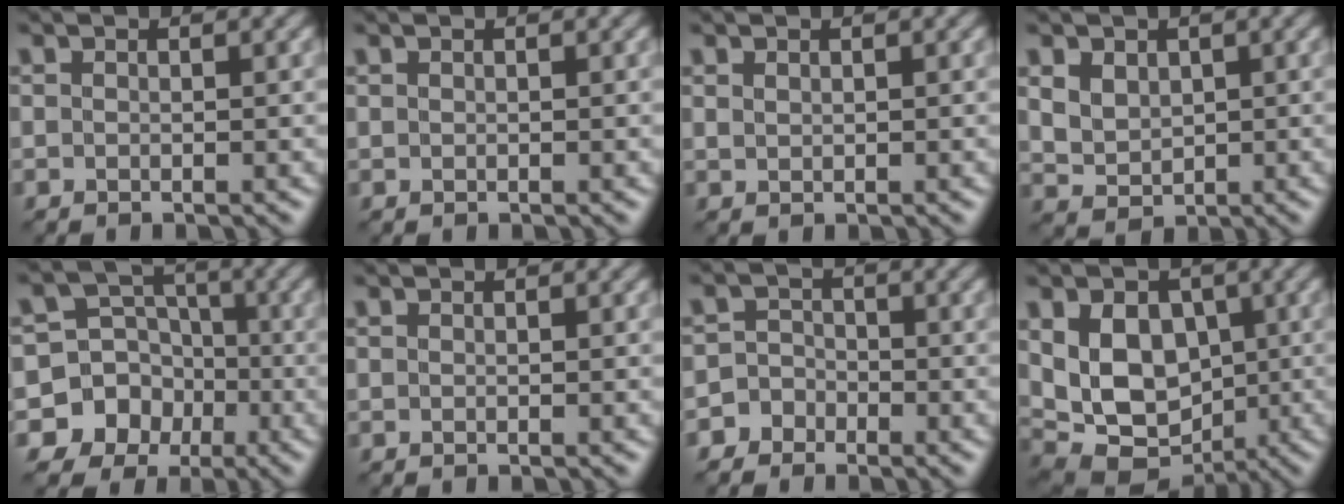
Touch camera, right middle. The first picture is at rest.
{"total": 0.0}
{"total": 0.6, "force": [0.4, 0.3, 0.3], "torque": [-0.011, -0.001, 0.013]}
{"total": 3.9, "force": [1.4, 3.0, 2.1], "torque": [-0.052, 0.010, 0.028]}
{"total": 10.8, "force": [-4.7, 9.6, 1.3], "torque": [-0.026, -0.012, -0.089]}
{"total": 0.0}
{"total": 3.8, "force": [-2.6, 2.8, 0.1], "torque": [0.031, -0.001, -0.053]}
{"total": 8.6, "force": [0.7, 6.2, 5.9], "torque": [-0.096, -0.012, 0.021]}